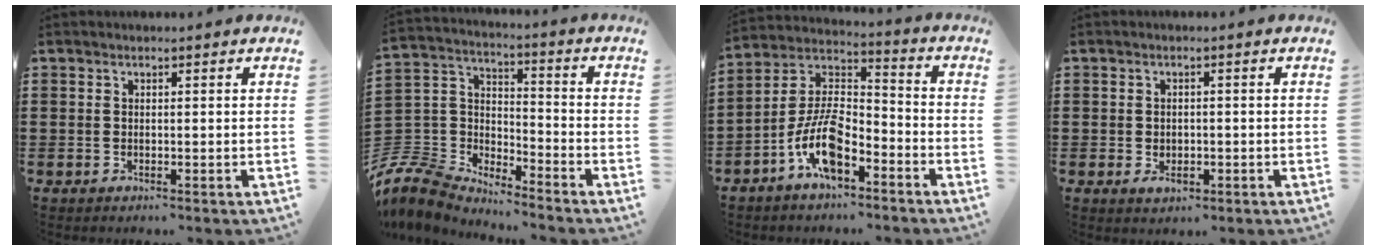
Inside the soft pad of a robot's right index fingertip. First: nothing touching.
{"total": 7.0, "force": [-6.3, 2.9, 0.9], "torque": [-0.071, -0.014, -0.137]}
{"total": 10.1, "force": [-5.6, 4.0, 7.3], "torque": [-0.169, -0.005, -0.110]}
{"total": 1.8, "force": [-0.7, 1.3, 1.2], "torque": [-0.024, 0.001, -0.014]}